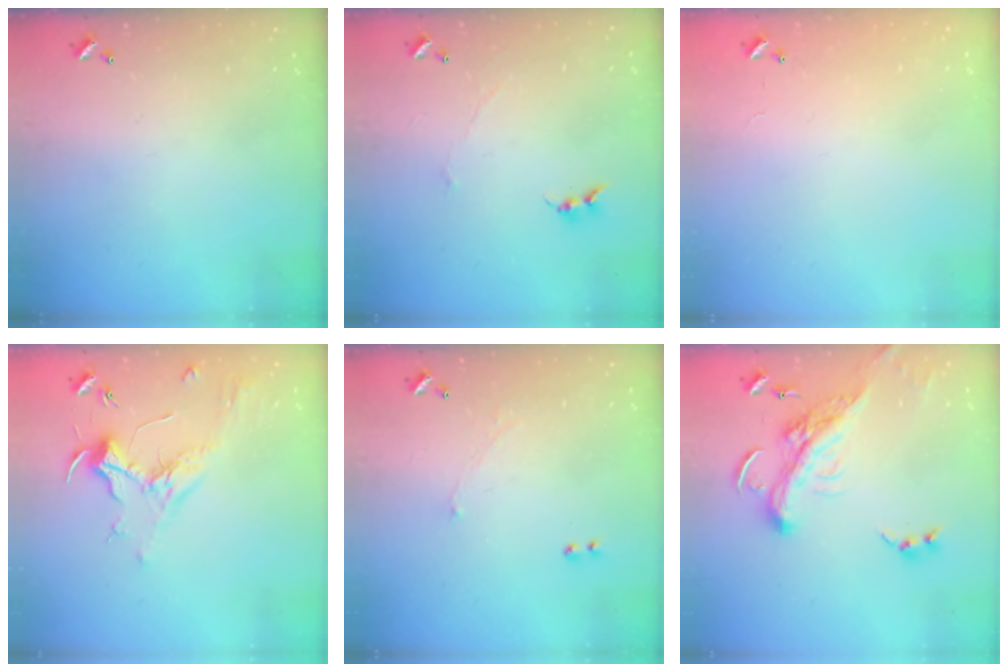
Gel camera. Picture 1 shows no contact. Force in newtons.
{"total": 0.7, "press": 0.4, "slide": 0.6}
{"total": 9.3, "press": 9.3, "slide": 0.3}
{"total": 2.0, "press": 1.9, "slide": 0.7}
{"total": 1.0, "press": 0.7, "slide": 0.6}
{"total": 6.7, "press": 6.5, "slide": 1.6}